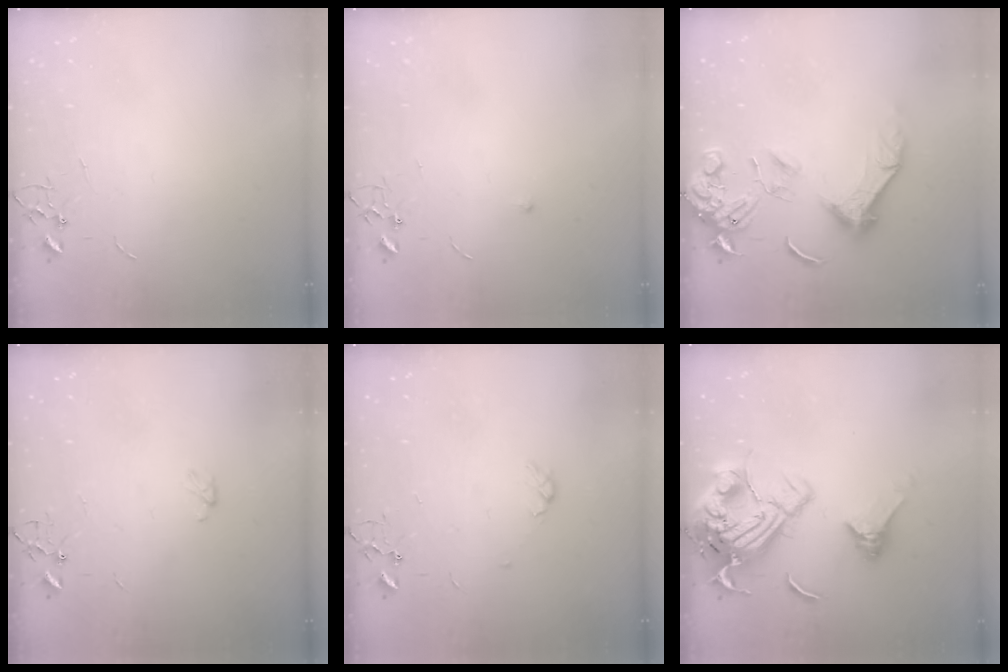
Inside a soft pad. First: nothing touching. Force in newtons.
{"total": 4.7, "press": 4.7, "slide": 0.6}
{"total": 14.4, "press": 14.3, "slide": 1.6}
{"total": 2.9, "press": 2.9, "slide": 0.5}
{"total": 2.9, "press": 2.8, "slide": 0.5}
{"total": 24.6, "press": 24.5, "slide": 2.6}